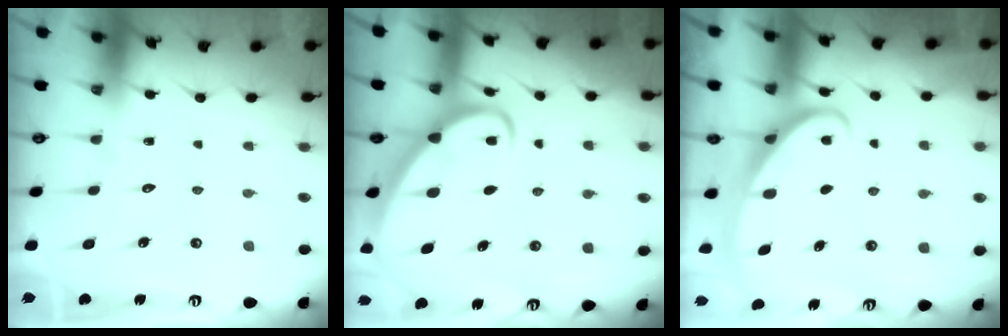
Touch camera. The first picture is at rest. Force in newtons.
{"total": 5.5, "press": 5.5, "slide": 0.6}
{"total": 2.7, "press": 2.7, "slide": 0.4}